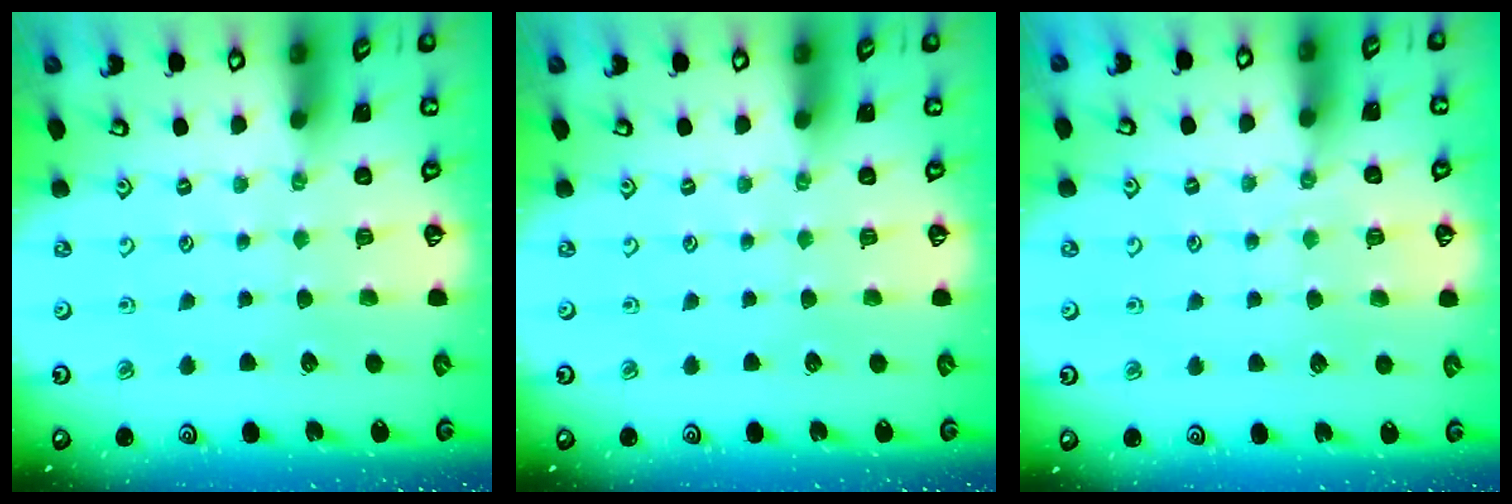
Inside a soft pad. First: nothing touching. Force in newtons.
{"total": 0.0}
{"total": 2.8, "press": 2.8, "slide": 0.3}